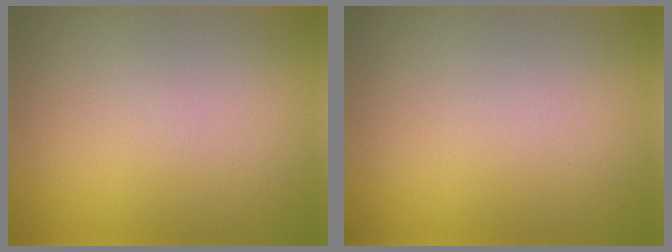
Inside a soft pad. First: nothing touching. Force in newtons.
{"total": 0.0}